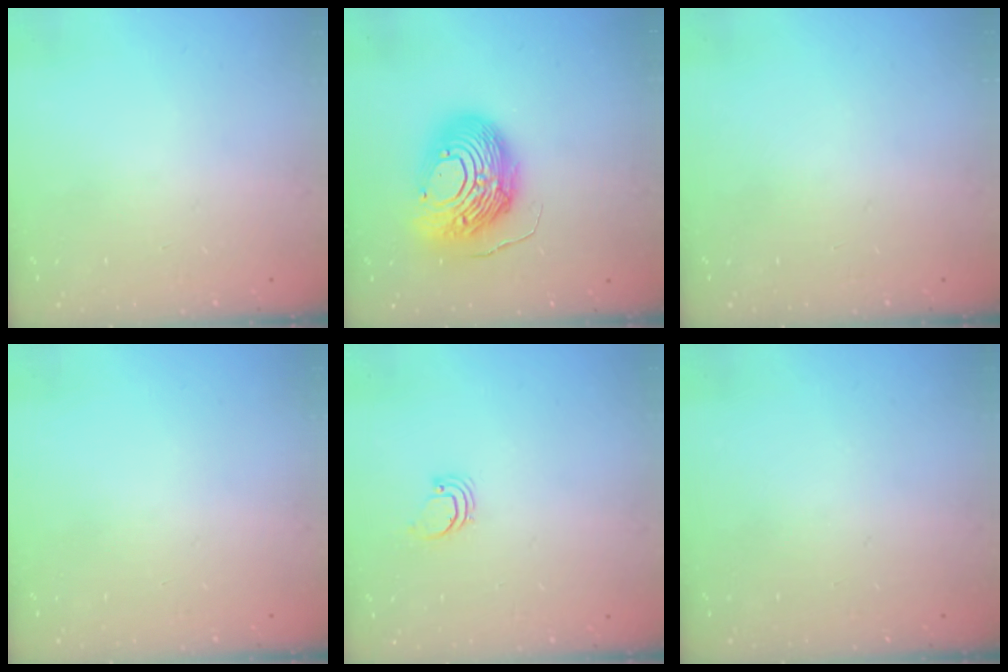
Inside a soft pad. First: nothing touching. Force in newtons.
{"total": 16.2, "press": 16.2, "slide": 1.3}
{"total": 0.0}
{"total": 0.0}
{"total": 0.9, "press": 0.9, "slide": 0.1}
{"total": 0.0}